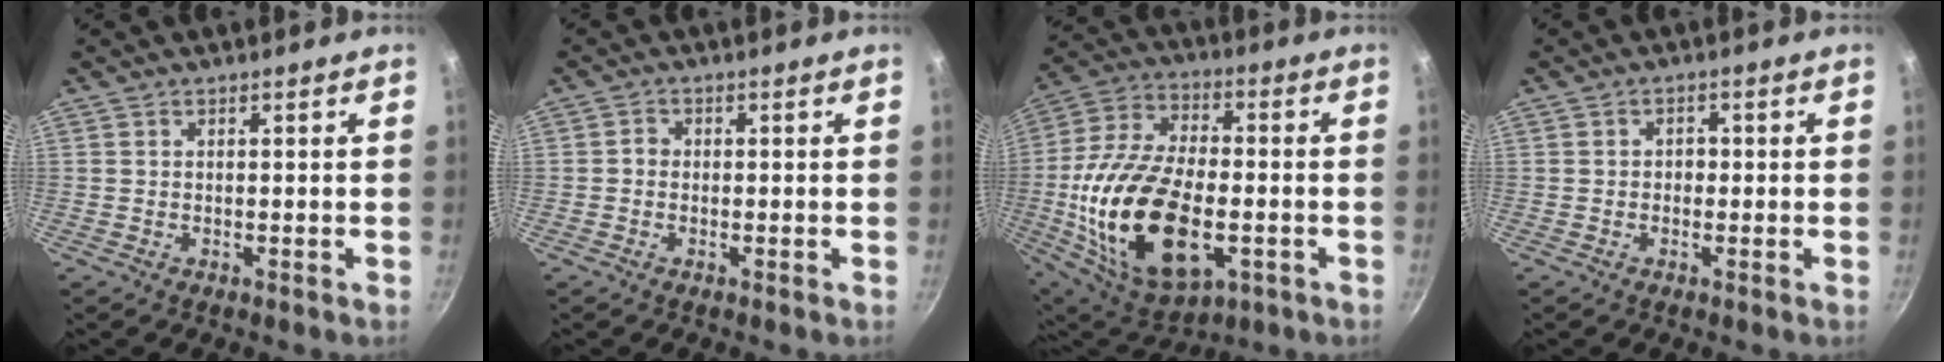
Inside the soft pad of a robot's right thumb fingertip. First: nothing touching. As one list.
[{"total": 1.4, "force": [-0.4, 1.2, 0.5], "torque": [-0.004, 0.007, -0.011]}, {"total": 26.1, "force": [-5.0, 14.1, 21.4], "torque": [-0.411, 0.014, -0.080]}, {"total": 1.8, "force": [-0.3, 1.5, 0.9], "torque": [-0.006, 0.005, -0.007]}]